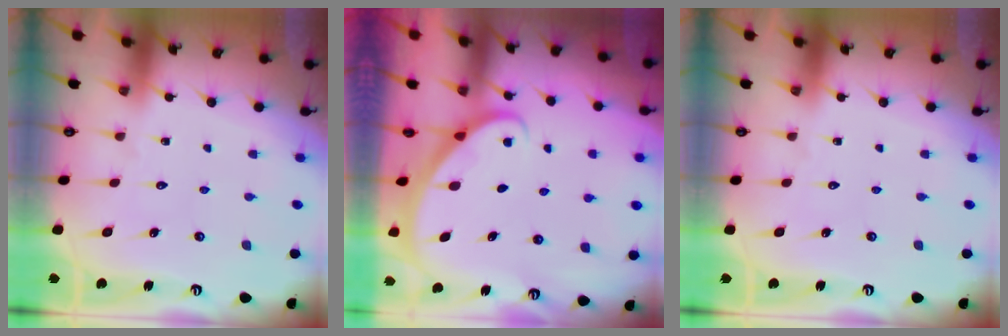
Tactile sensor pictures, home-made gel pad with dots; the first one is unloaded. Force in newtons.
{"total": 2.1, "press": 2.1, "slide": 0.1}
{"total": 0.0}